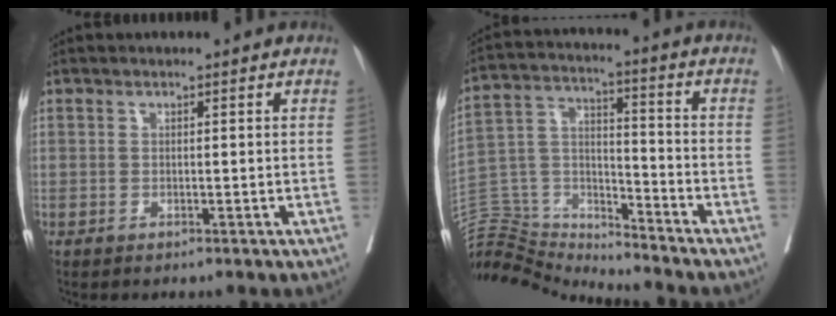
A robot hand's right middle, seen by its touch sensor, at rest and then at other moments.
{"total": 12.5, "force": [-12.3, 1.7, 0.1], "torque": [-0.008, 0.065, -0.227]}